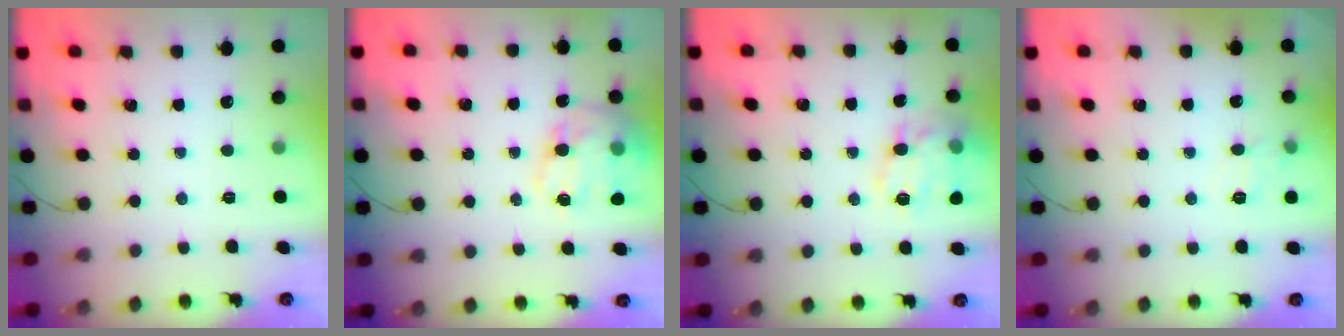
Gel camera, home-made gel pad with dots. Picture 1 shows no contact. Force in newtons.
{"total": 16.8, "press": 16.4, "slide": 3.6}
{"total": 16.6, "press": 16.6, "slide": 1.4}
{"total": 5.0, "press": 4.6, "slide": 1.9}